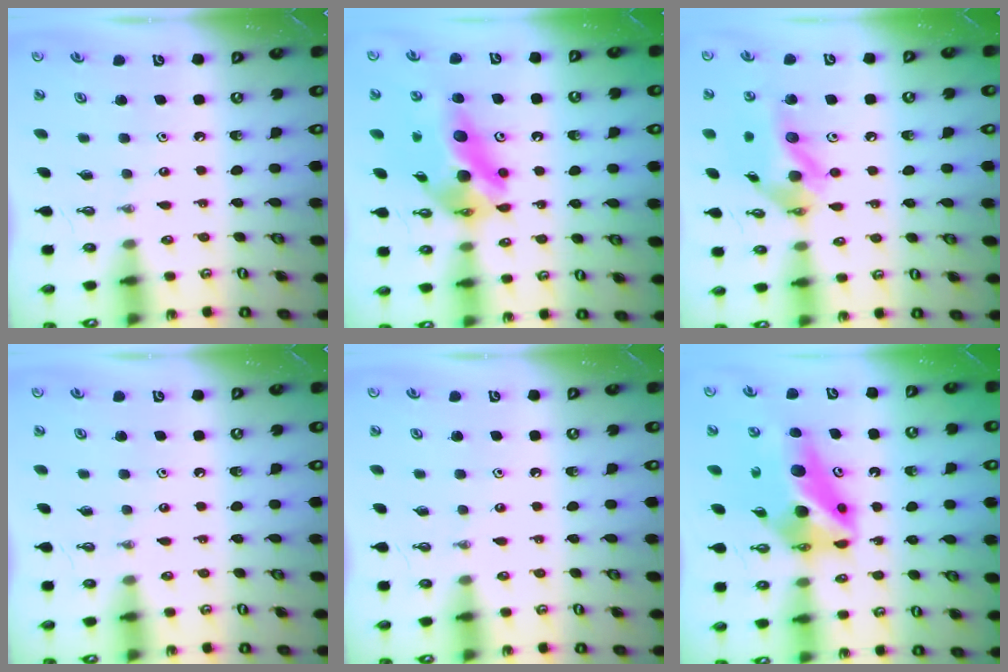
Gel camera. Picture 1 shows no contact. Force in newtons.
{"total": 14.7, "press": 13.0, "slide": 6.8}
{"total": 14.8, "press": 14.7, "slide": 2.0}
{"total": 0.0}
{"total": 0.0}
{"total": 13.2, "press": 13.1, "slide": 1.1}